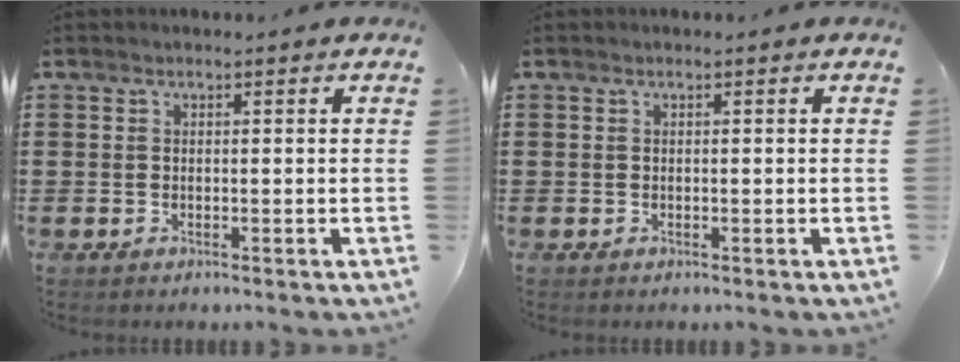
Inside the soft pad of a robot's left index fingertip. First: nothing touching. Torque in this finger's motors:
{"motor_torque": [-0.19, 0.00, -0.01, -0.01]}